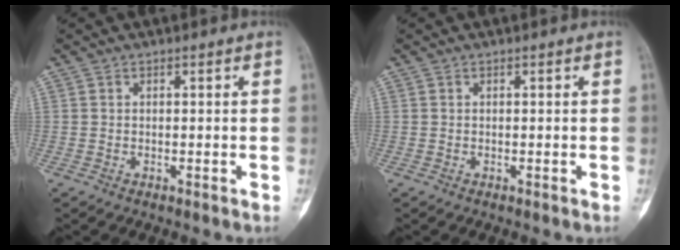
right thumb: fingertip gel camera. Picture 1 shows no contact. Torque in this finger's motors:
{"motor_torque": [1.92, 1.61, 0.00, 0.00, 0.00]}